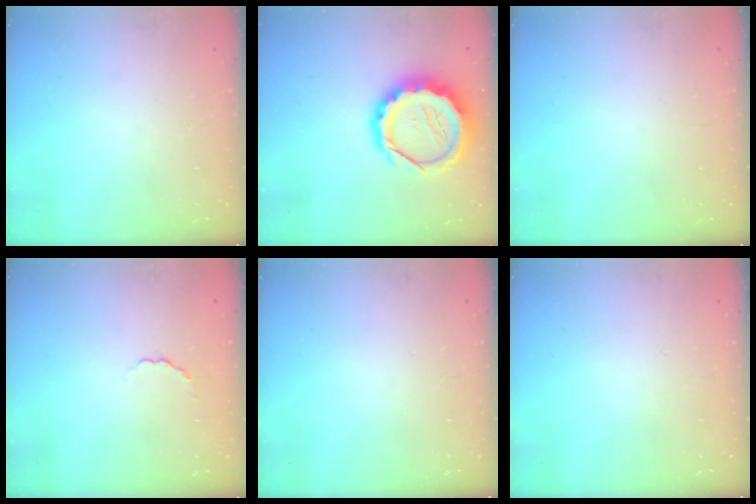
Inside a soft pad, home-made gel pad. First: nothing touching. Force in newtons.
{"total": 13.8, "press": 13.6, "slide": 2.6}
{"total": 0.0}
{"total": 2.5, "press": 2.3, "slide": 0.9}
{"total": 0.0}
{"total": 0.0}